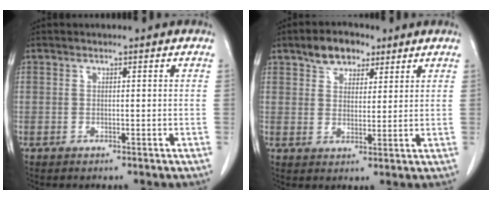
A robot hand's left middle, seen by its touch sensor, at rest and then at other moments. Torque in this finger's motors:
{"motor_torque": [0.20, -0.17, 0.02, 0.01]}